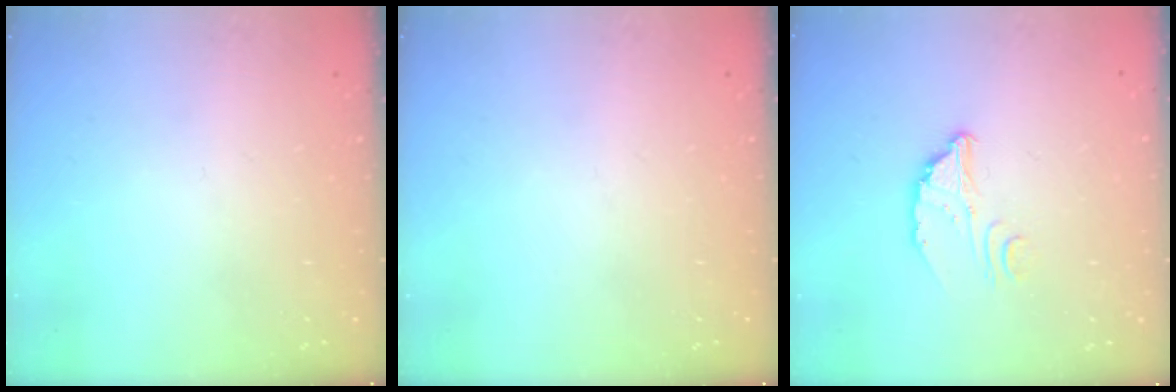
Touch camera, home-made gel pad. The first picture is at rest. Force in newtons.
{"total": 0.0}
{"total": 3.2, "press": 3.2, "slide": 0.2}